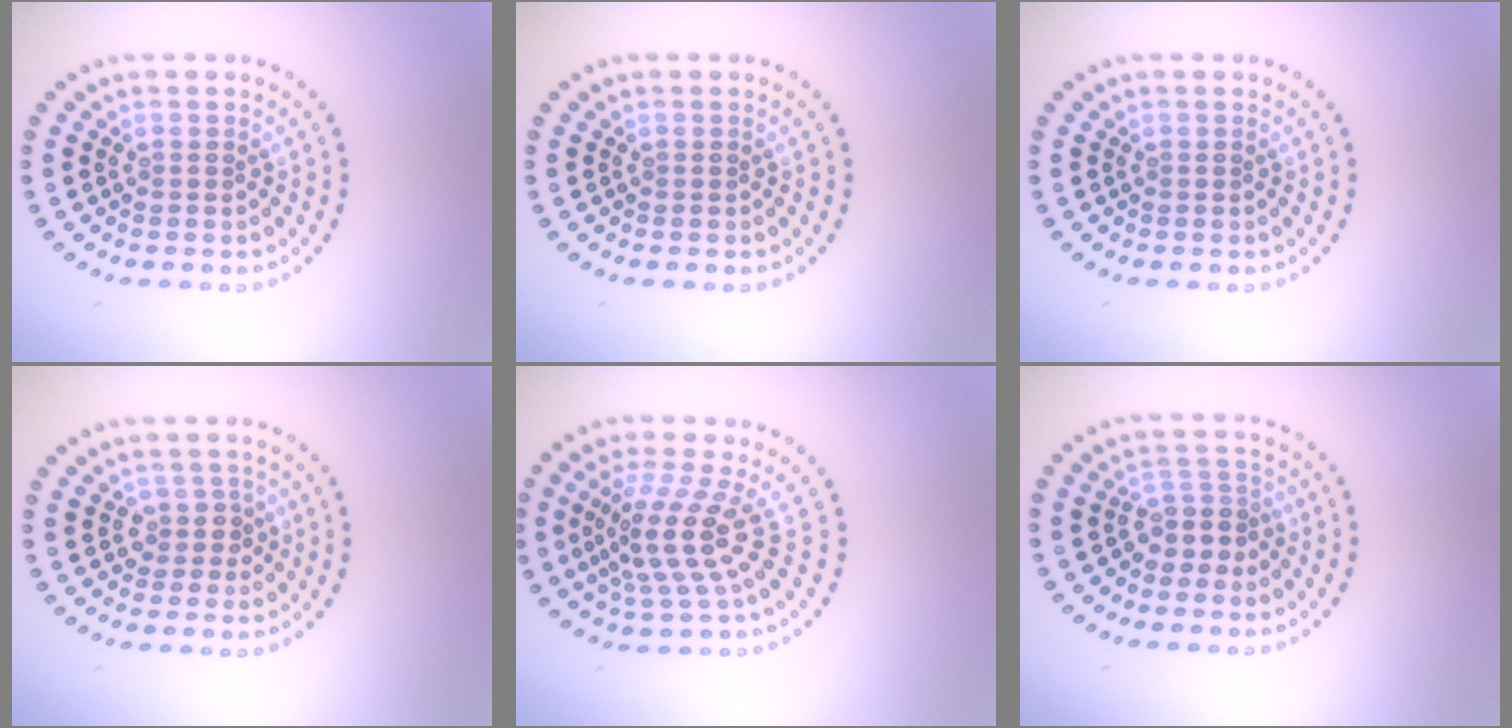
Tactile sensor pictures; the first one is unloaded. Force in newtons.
{"total": 0.0}
{"total": 0.0}
{"total": 1.8, "press": 1.4, "slide": 1.2}
{"total": 4.5, "press": 3.1, "slide": 3.2}
{"total": 2.7, "press": 2.1, "slide": 1.7}